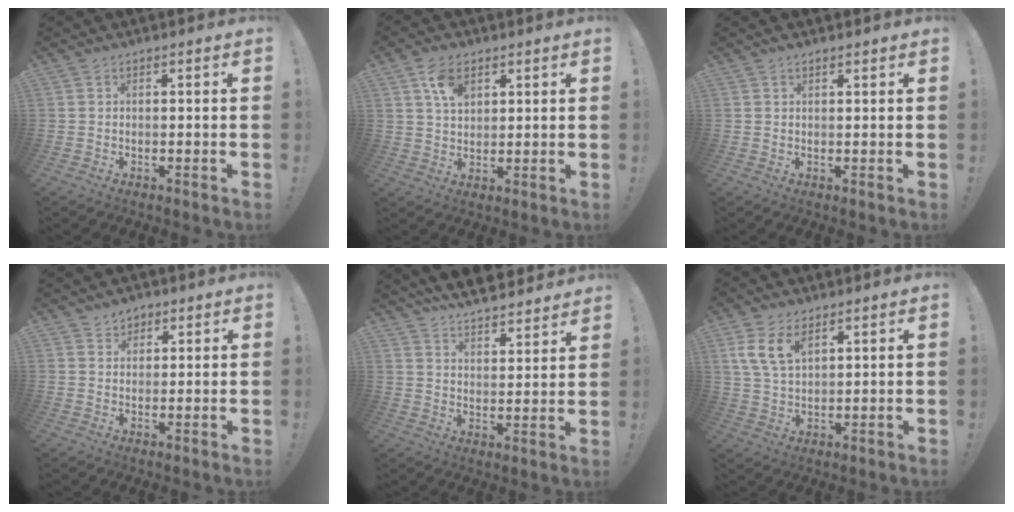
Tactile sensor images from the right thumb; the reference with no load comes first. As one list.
[{"total": 7.1, "force": [3.7, 4.5, 4.0], "torque": [-0.055, -0.010, 0.067]}, {"total": 1.2, "force": [1.1, 0.4, 0.2], "torque": [0.011, -0.007, 0.018]}, {"total": 3.1, "force": [2.0, 2.3, 0.1], "torque": [0.004, -0.012, 0.035]}, {"total": 8.4, "force": [7.7, 2.1, 2.7], "torque": [-0.049, -0.060, 0.140]}, {"total": 8.8, "force": [4.7, 4.9, 5.7], "torque": [-0.115, -0.008, 0.091]}]